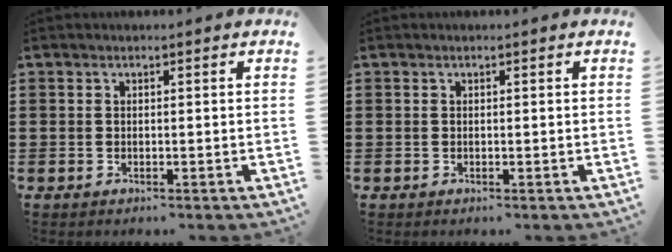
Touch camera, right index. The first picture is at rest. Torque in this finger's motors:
{"motor_torque": [0.00, 0.00, 0.00, 0.00]}